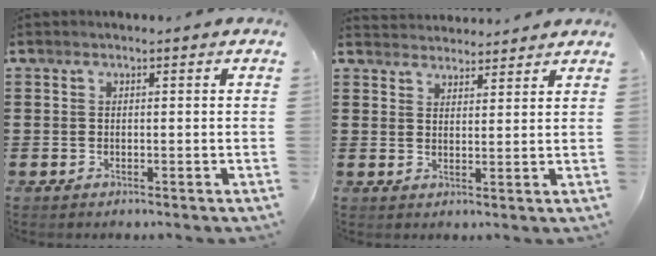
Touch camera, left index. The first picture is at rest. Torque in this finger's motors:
{"motor_torque": [-0.15, -0.44, 0.16, 0.04]}